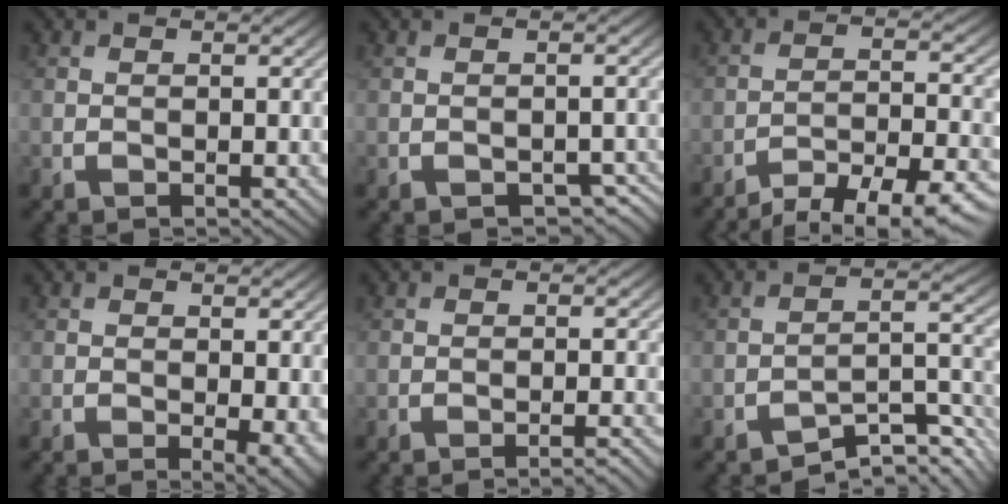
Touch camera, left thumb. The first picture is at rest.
{"total": 3.0, "force": [-1.8, 1.6, 1.8], "torque": [-0.025, -0.005, -0.016]}
{"total": 10.5, "force": [-8.7, 2.1, 5.4], "torque": [-0.093, -0.002, -0.124]}
{"total": 2.8, "force": [-0.5, 0.8, 2.7], "torque": [-0.042, -0.006, -0.007]}
{"total": 2.0, "force": [-1.4, 0.2, 1.4], "torque": [-0.014, 0.008, -0.027]}
{"total": 6.0, "force": [-4.6, 1.5, 3.6], "torque": [-0.052, 0.005, -0.078]}